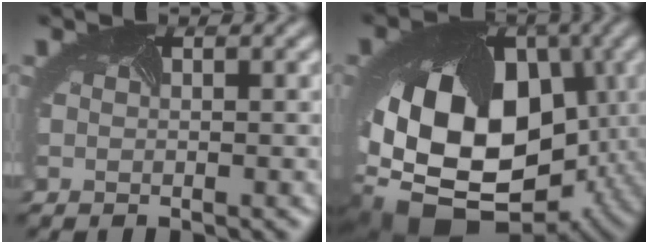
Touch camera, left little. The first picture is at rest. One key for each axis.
{"total": 17.4, "fx": -2.8, "fy": 12.5, "fz": 11.9, "tx": -0.221, "ty": -0.035, "tz": -0.020}